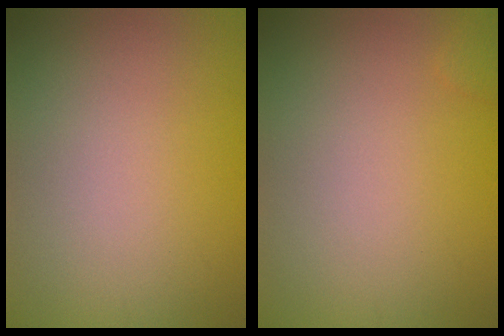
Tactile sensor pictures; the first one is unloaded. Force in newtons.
{"total": 0.9, "press": 0.9, "slide": 0.2}